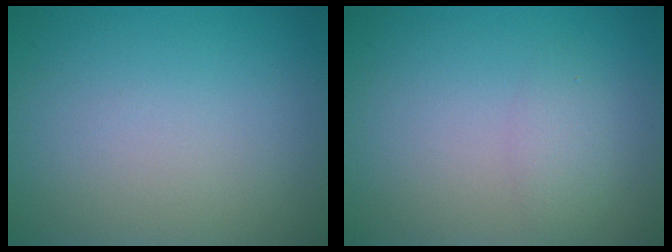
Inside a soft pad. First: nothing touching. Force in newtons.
{"total": 1.5, "press": 1.5, "slide": 0.1}